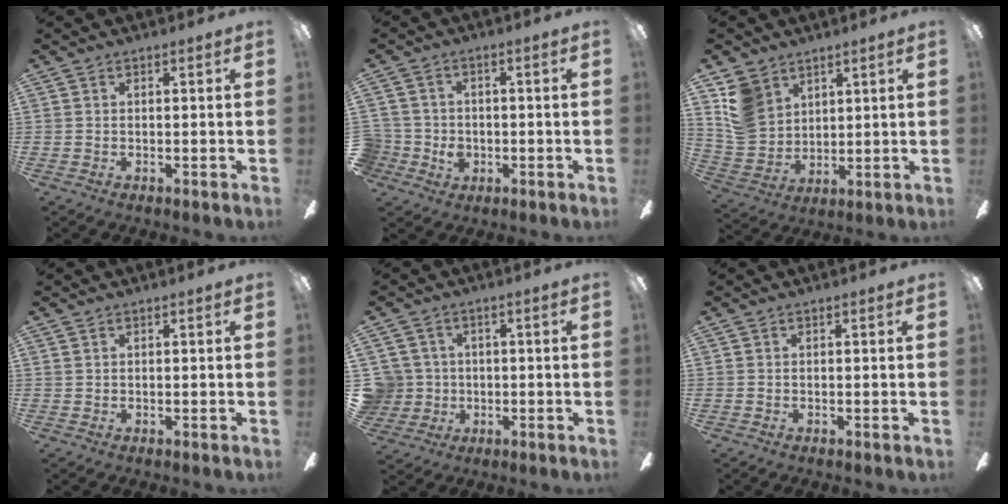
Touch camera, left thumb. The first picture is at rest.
{"total": 5.4, "force": [-0.9, 5.1, 1.3], "torque": [-0.046, 0.008, -0.012]}
{"total": 10.7, "force": [5.8, 8.2, 3.8], "torque": [-0.108, -0.016, 0.121]}
{"total": 0.0}
{"total": 6.9, "force": [0.4, 6.9, 0.7], "torque": [-0.045, 0.008, 0.018]}
{"total": 0.0}